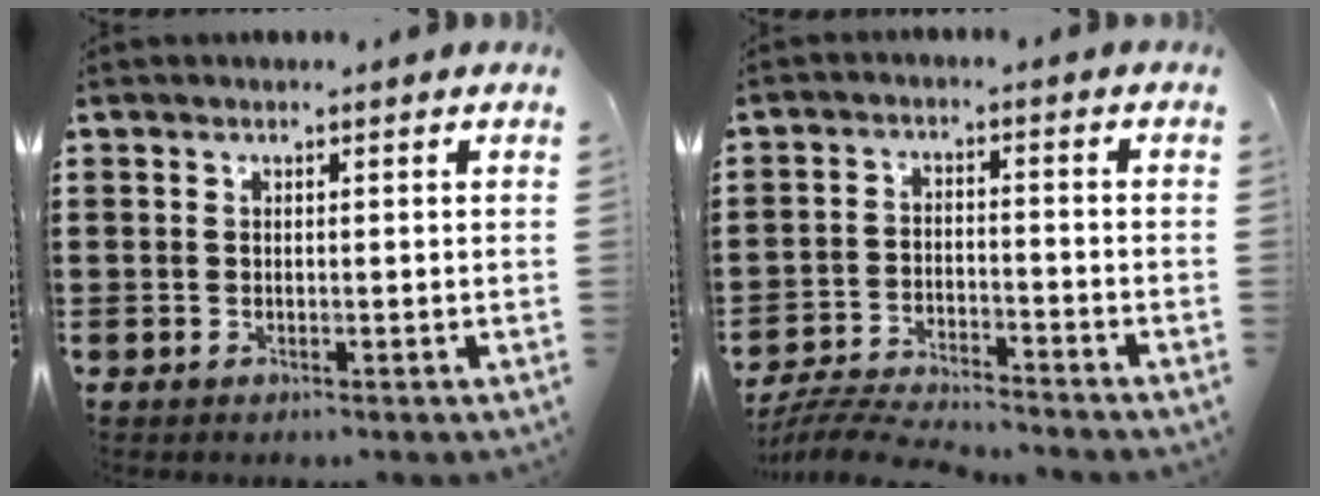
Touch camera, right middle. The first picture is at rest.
{"total": 5.5, "force": [-5.3, 0.3, 1.2], "torque": [-0.030, 0.000, -0.109]}